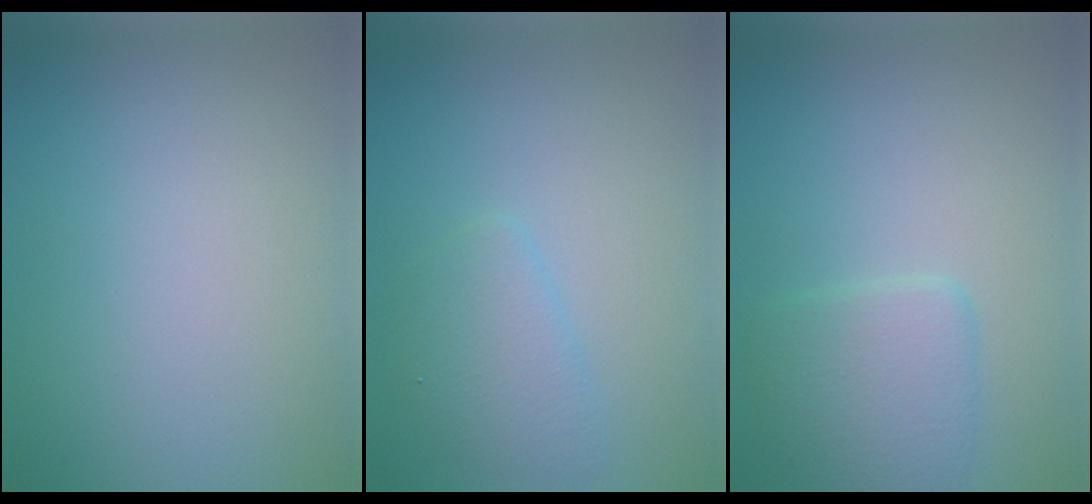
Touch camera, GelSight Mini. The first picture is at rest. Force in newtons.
{"total": 2.2, "press": 2.2, "slide": 0.1}
{"total": 2.8, "press": 2.8, "slide": 0.1}